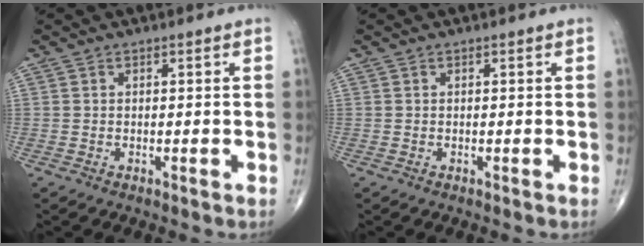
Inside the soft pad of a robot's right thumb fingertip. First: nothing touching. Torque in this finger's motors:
{"motor_torque": [-0.20, 0.20, 0.04, -0.04, 0.07]}